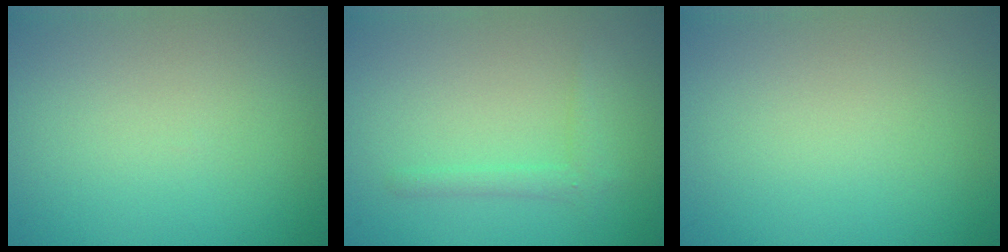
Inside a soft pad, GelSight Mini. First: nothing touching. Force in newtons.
{"total": 1.1, "press": 1.1, "slide": 0.1}
{"total": 0.0}